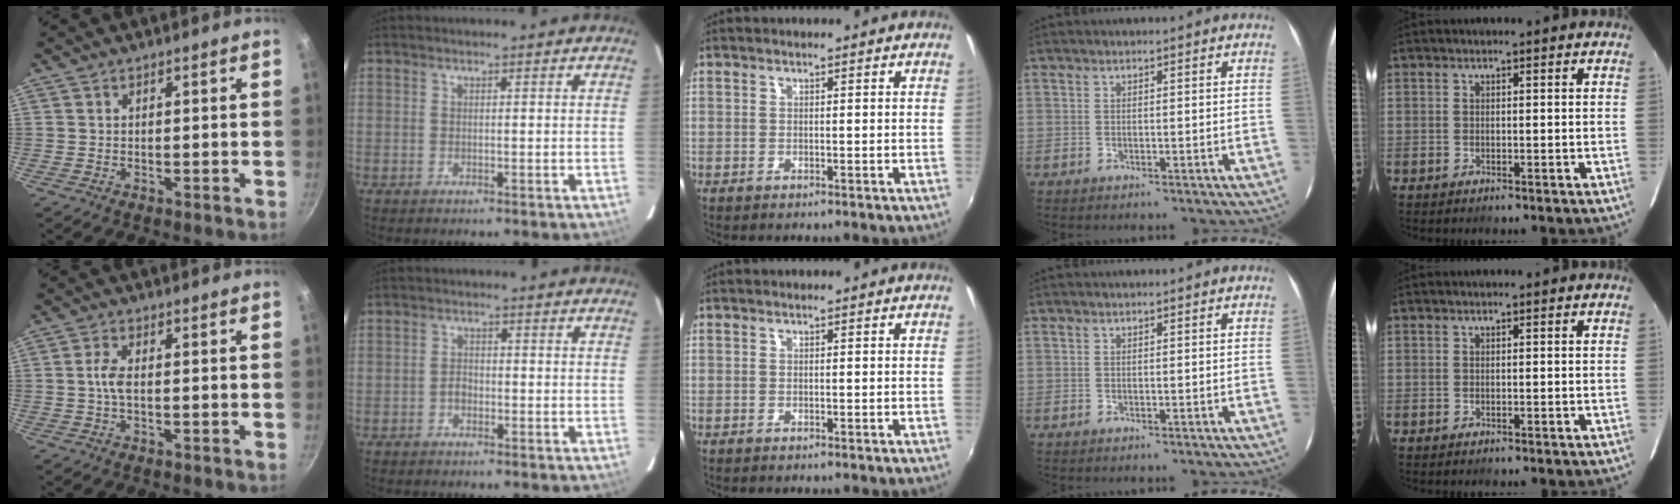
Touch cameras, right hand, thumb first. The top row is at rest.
{"thumb": {"total": 3.3, "force": [-0.3, 1.3, 3.0], "torque": [-0.072, 0.007, -0.010]}, "index": {"total": 1.8, "force": [-1.0, 1.4, 0.7], "torque": [-0.015, 0.004, -0.017]}}